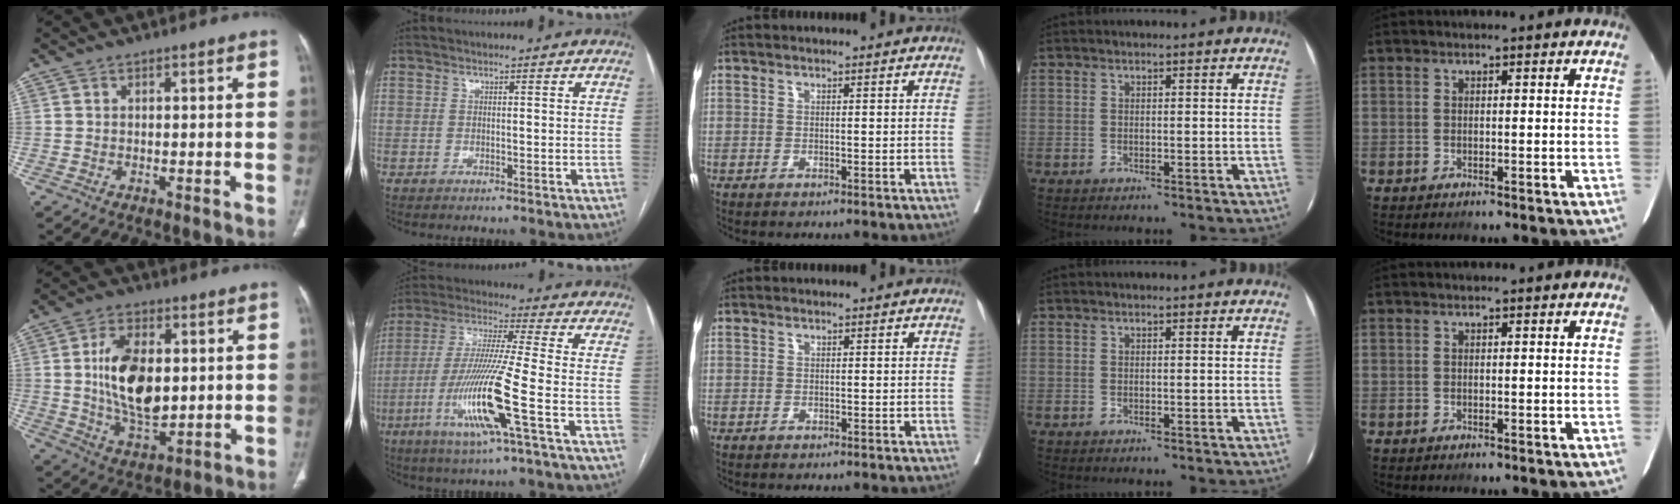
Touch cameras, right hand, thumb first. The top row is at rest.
{"thumb": {"total": 15.2, "force": [1.5, 8.5, 12.5], "torque": [-0.204, -0.011, 0.035]}, "index": {"total": 14.6, "force": [-5.1, -1.0, 13.7], "torque": [-0.282, -0.021, -0.101]}}